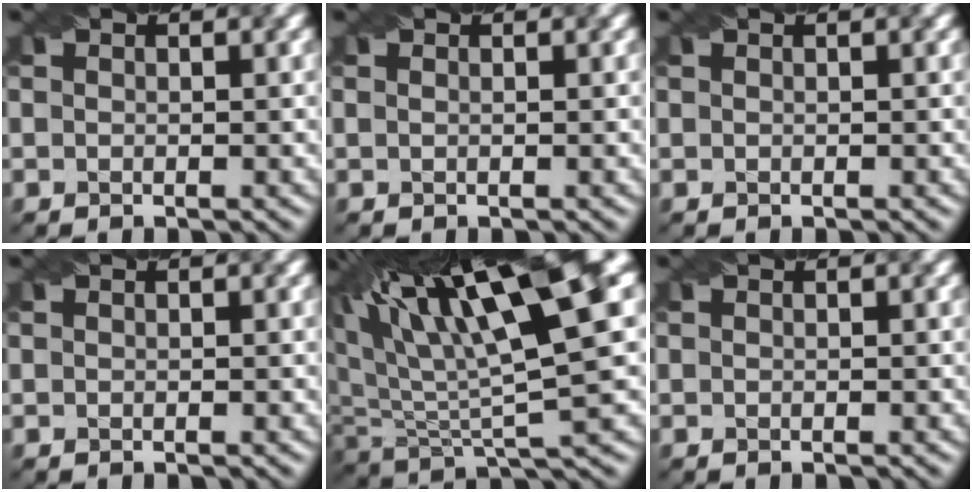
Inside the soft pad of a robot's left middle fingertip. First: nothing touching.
{"total": 0.5, "force": [0.4, 0.2, 0.3], "torque": [-0.006, -0.008, 0.000]}
{"total": 0.0}
{"total": 0.0}
{"total": 14.2, "force": [6.5, 3.3, 12.2], "torque": [-0.220, 0.014, 0.114]}
{"total": 0.0}